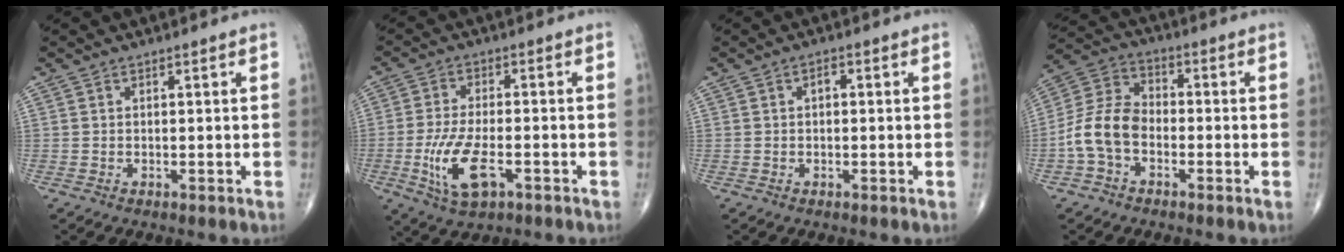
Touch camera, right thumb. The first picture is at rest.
{"total": 10.1, "force": [-3.4, 4.4, 8.4], "torque": [-0.173, 0.004, -0.059]}
{"total": 1.5, "force": [0.2, 0.9, 1.2], "torque": [-0.013, 0.008, 0.000]}
{"total": 9.8, "force": [-3.0, 6.6, 6.6], "torque": [-0.125, 0.034, -0.069]}